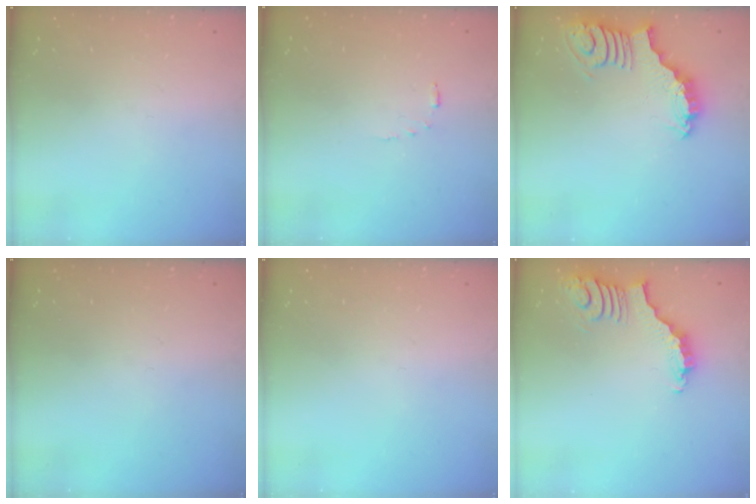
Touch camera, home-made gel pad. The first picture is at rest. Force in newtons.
{"total": 2.5, "press": 2.5, "slide": 0.5}
{"total": 3.2, "press": 3.2, "slide": 0.6}
{"total": 0.0}
{"total": 0.0}
{"total": 3.6, "press": 3.6, "slide": 0.6}